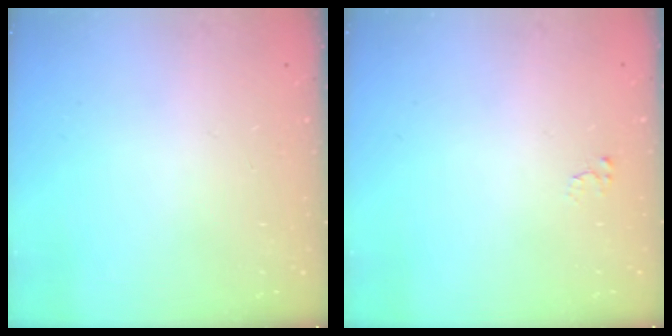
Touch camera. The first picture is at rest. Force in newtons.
{"total": 2.4, "press": 2.4, "slide": 0.2}